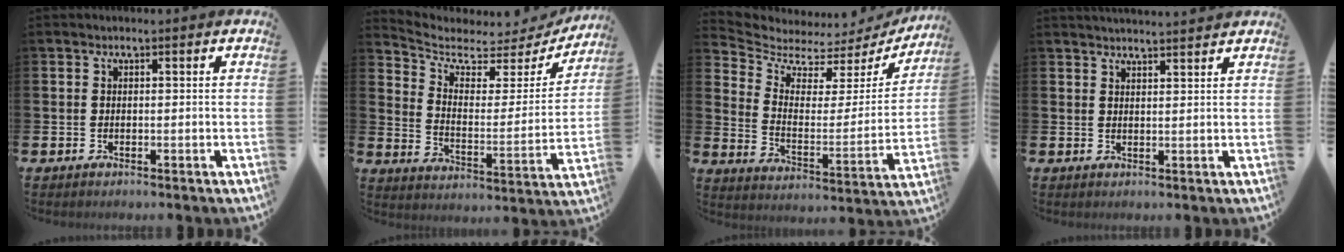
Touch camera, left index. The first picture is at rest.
{"total": 4.9, "force": [4.1, 2.3, 1.3], "torque": [-0.052, -0.041, 0.060]}
{"total": 5.2, "force": [4.4, 2.7, 1.0], "torque": [-0.057, -0.038, 0.068]}
{"total": 2.7, "force": [2.7, -0.2, 0.0], "torque": [-0.005, -0.015, 0.048]}